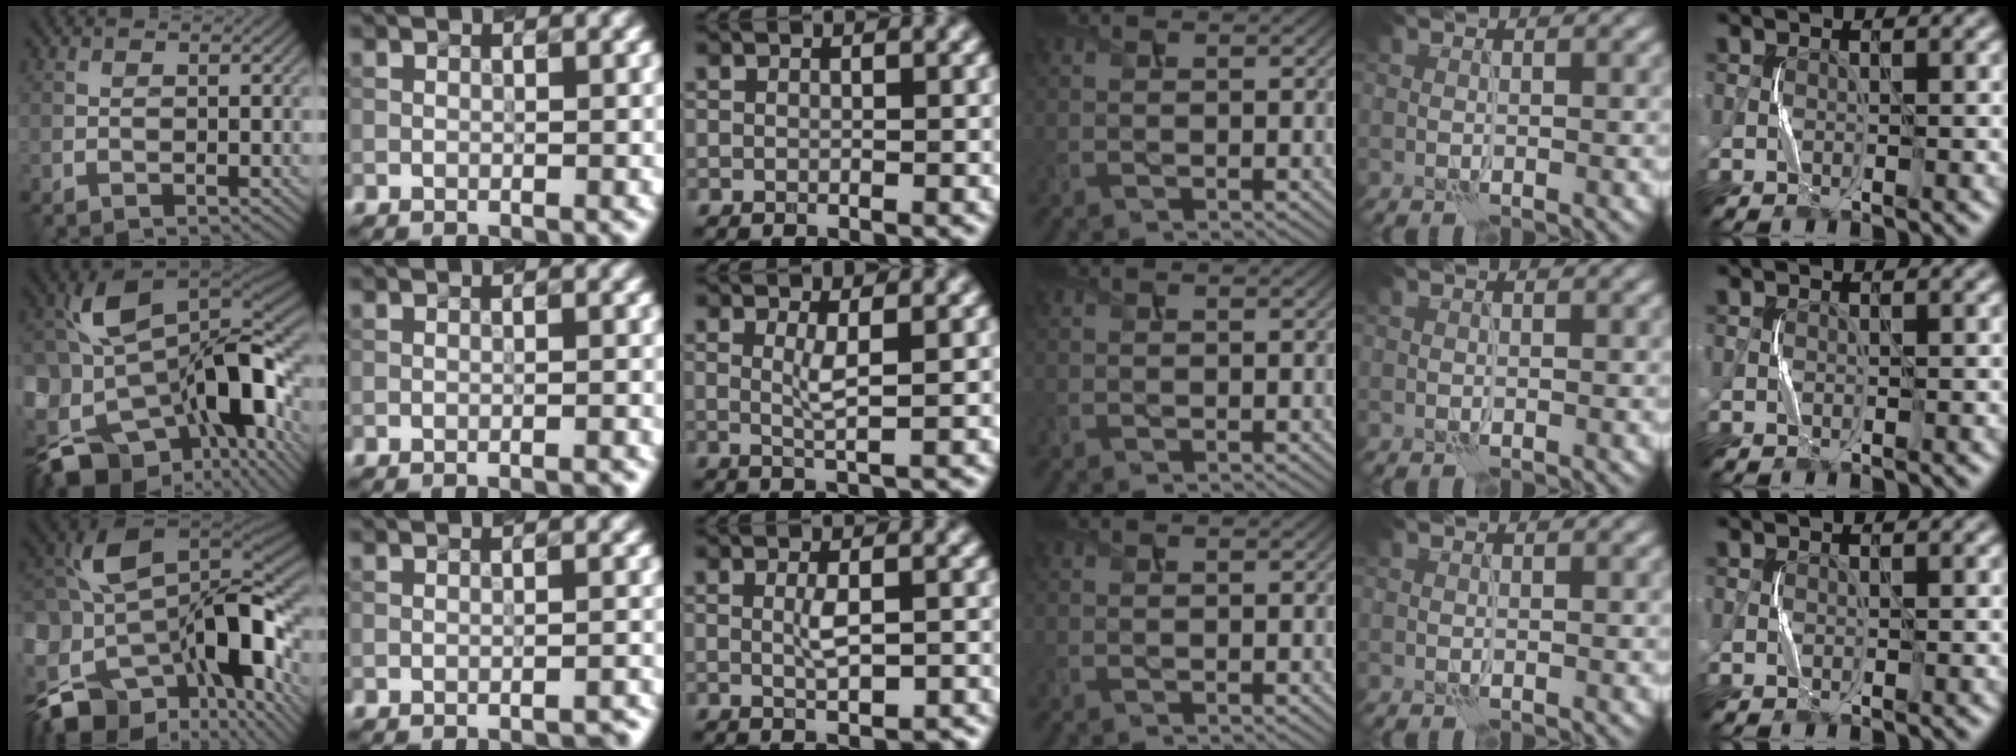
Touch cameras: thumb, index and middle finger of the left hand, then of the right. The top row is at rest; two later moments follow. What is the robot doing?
{"motion": "squeeze", "object": "stress ball aka squeeze ball"}